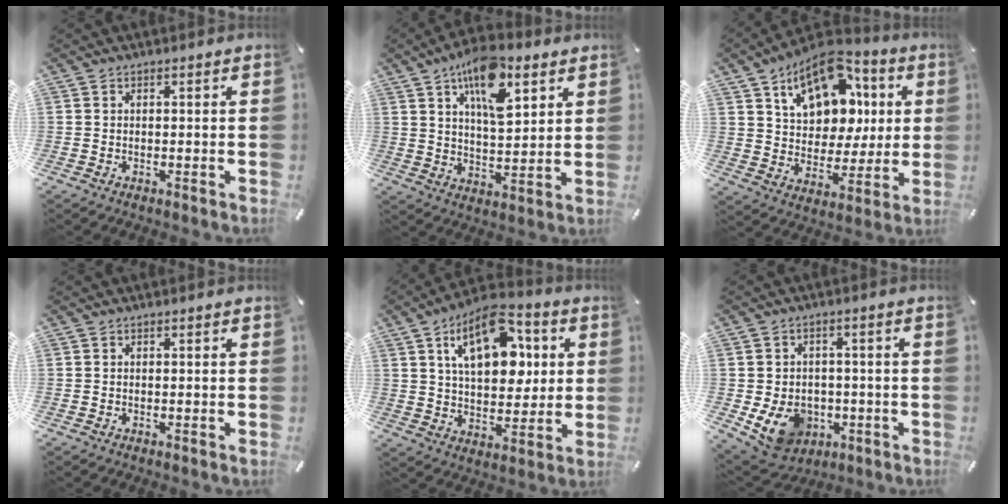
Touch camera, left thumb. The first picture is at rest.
{"total": 14.9, "force": [8.4, 6.7, 10.3], "torque": [-0.159, -0.032, 0.141]}
{"total": 17.0, "force": [8.3, 11.9, 8.9], "torque": [-0.146, -0.035, 0.151]}
{"total": 0.0}
{"total": 17.9, "force": [6.8, 10.2, 13.1], "torque": [-0.220, -0.010, 0.113]}
{"total": 10.2, "force": [-3.1, 8.3, 5.2], "torque": [-0.101, 0.009, -0.052]}